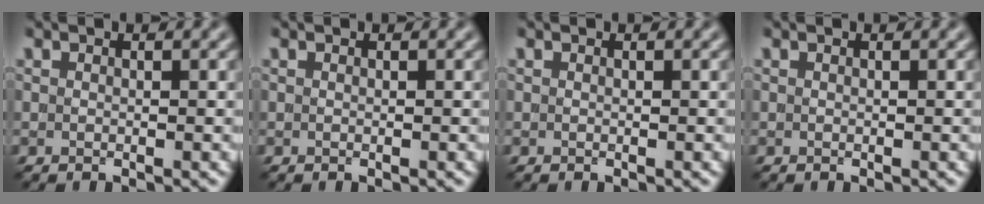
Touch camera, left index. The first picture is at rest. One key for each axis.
{"total": 0.0}
{"total": 0.0}
{"total": 0.0}